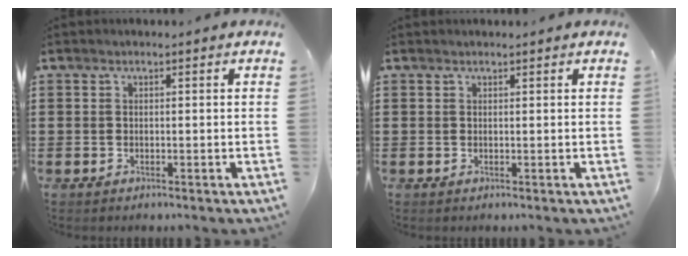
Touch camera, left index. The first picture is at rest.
{"total": 0.0}